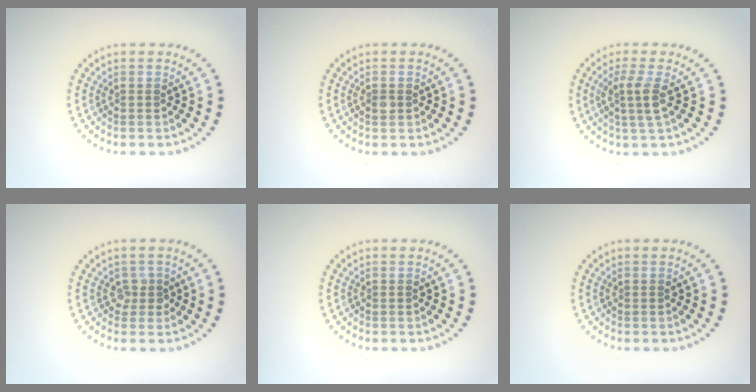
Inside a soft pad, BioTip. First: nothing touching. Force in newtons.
{"total": 0.8, "press": 0.8, "slide": 0.0}
{"total": 2.5, "press": 2.0, "slide": 1.5}
{"total": 1.4, "press": 1.1, "slide": 0.8}
{"total": 0.0}
{"total": 0.0}